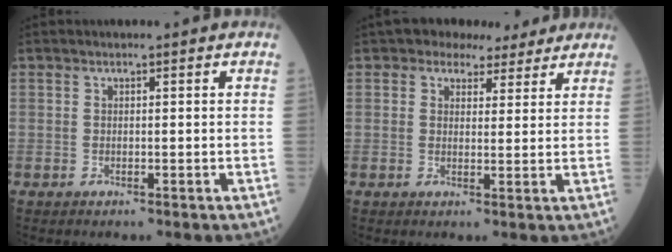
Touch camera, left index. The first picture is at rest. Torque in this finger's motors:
{"motor_torque": [0.76, -1.15, -0.21, 0.06]}